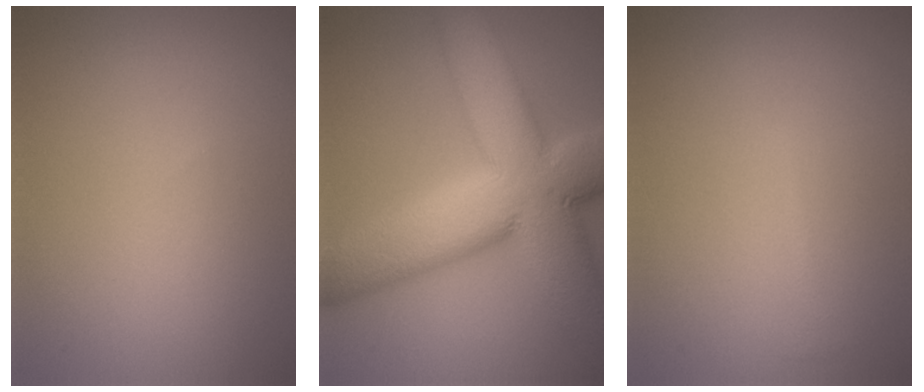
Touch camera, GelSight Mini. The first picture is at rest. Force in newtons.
{"total": 15.0, "press": 14.9, "slide": 1.2}
{"total": 0.6, "press": 0.6, "slide": 0.0}